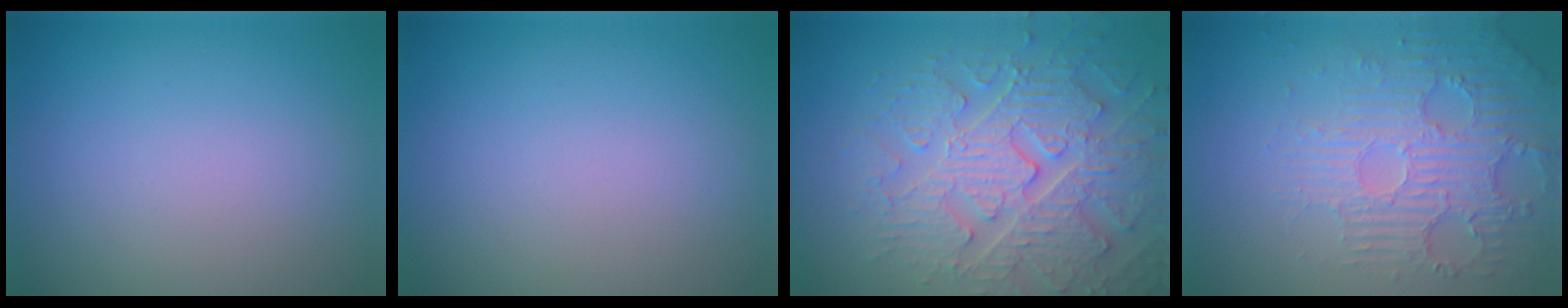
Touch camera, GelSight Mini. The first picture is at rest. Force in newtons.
{"total": 0.0}
{"total": 7.0, "press": 5.9, "slide": 3.8}
{"total": 5.9, "press": 3.8, "slide": 4.5}